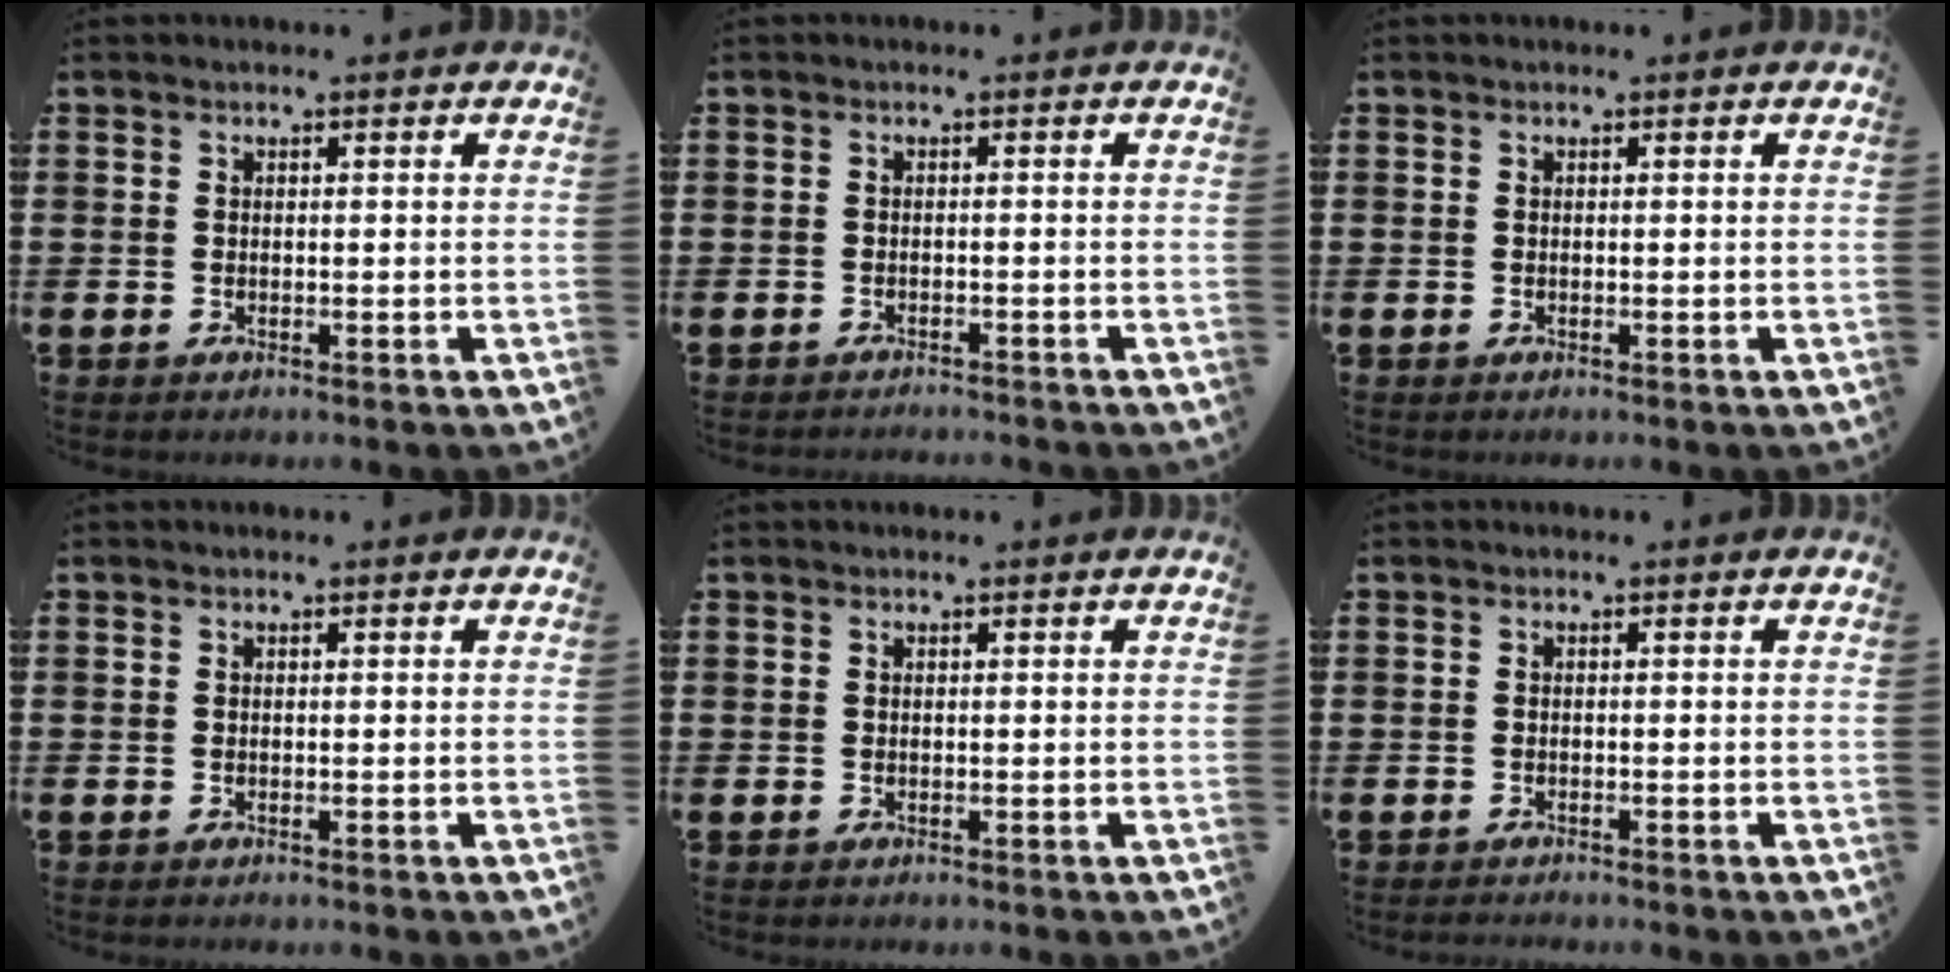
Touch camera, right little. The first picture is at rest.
{"total": 0.8, "force": [-0.8, -0.1, 0.0], "torque": [-0.001, 0.000, -0.018]}
{"total": 0.0}
{"total": 0.0}
{"total": 0.0}
{"total": 0.5, "force": [-0.5, 0.0, 0.1], "torque": [-0.001, -0.003, -0.010]}